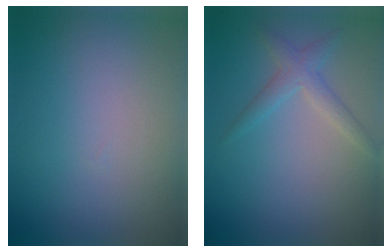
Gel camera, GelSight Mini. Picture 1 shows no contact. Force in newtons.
{"total": 2.0, "press": 2.0, "slide": 0.1}